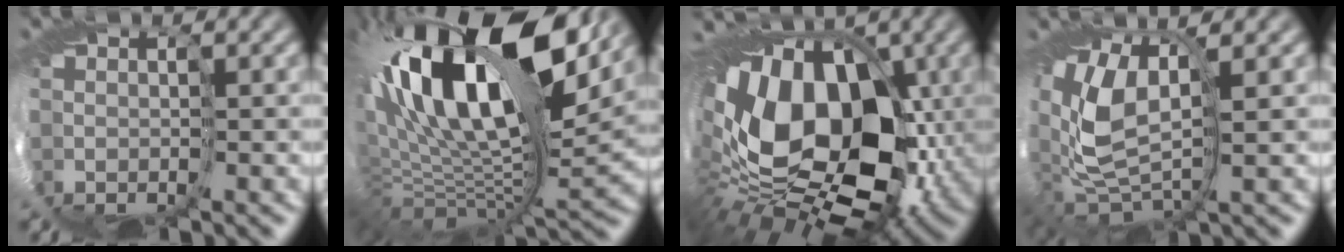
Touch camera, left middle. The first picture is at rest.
{"total": 17.1, "force": [7.3, 7.2, 13.8], "torque": [-0.263, 0.011, 0.130]}
{"total": 16.1, "force": [0.8, 11.4, 11.3], "torque": [-0.213, -0.020, 0.018]}
{"total": 8.5, "force": [2.1, 5.1, 6.4], "torque": [-0.174, -0.029, 0.052]}